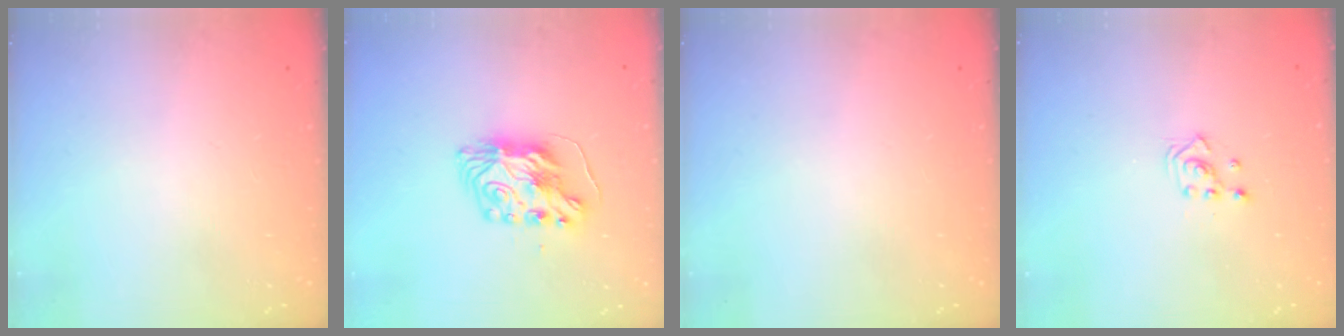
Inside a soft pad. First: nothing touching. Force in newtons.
{"total": 9.0, "press": 9.0, "slide": 0.6}
{"total": 0.0}
{"total": 2.5, "press": 2.5, "slide": 0.3}